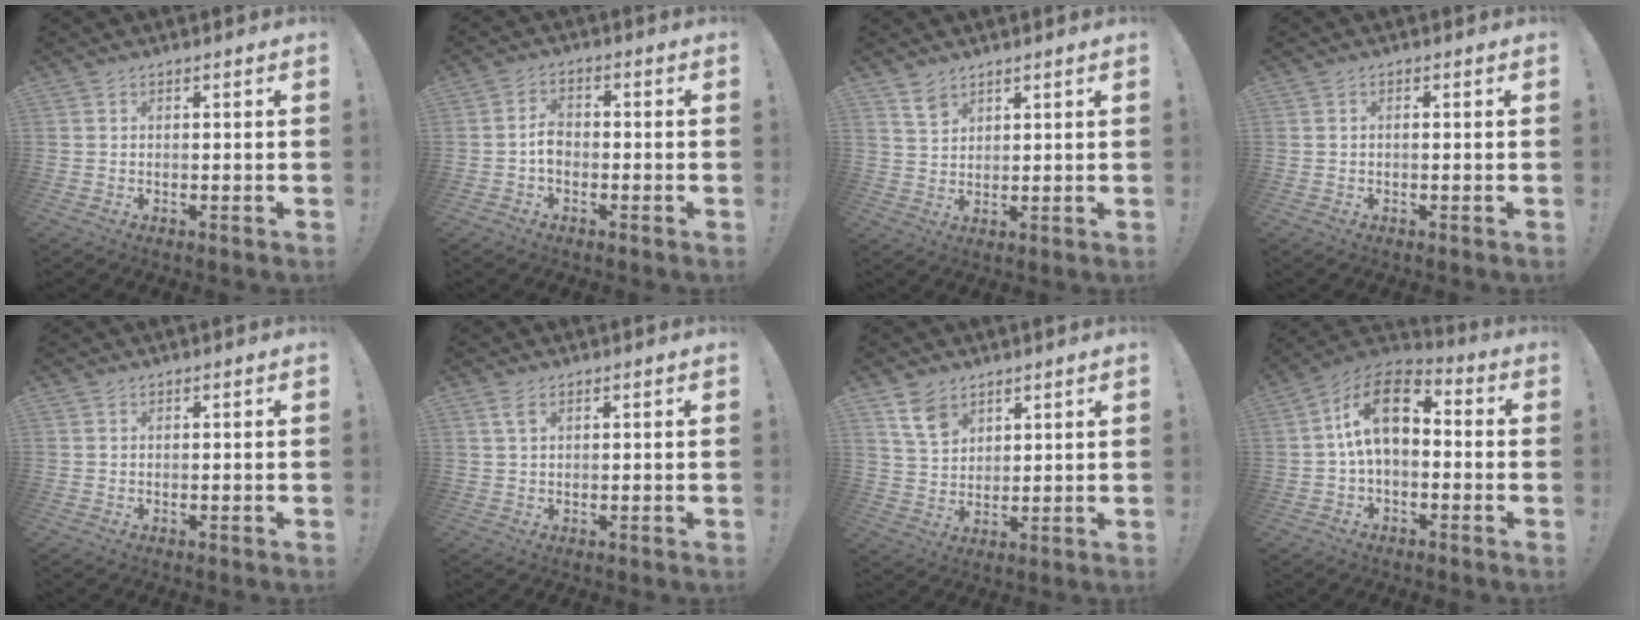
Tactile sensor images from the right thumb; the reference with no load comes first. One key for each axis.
{"total": 4.1, "fx": -1.2, "fy": 2.7, "fz": 2.8, "tx": -0.052, "ty": 0.002, "tz": -0.023}
{"total": 4.7, "fx": 3.5, "fy": 2.8, "fz": 1.6, "tx": -0.021, "ty": -0.020, "tz": 0.065}
{"total": 0.8, "fx": -0.3, "fy": 0.0, "fz": 0.8, "tx": -0.015, "ty": 0.000, "tz": -0.006}
{"total": 0.0}
{"total": 2.7, "fx": 1.2, "fy": 1.2, "fz": 2.0, "tx": -0.037, "ty": 0.000, "tz": 0.022}
{"total": 8.7, "fx": 5.6, "fy": 5.8, "fz": 3.5, "tx": -0.053, "ty": -0.030, "tz": 0.109}
{"total": 14.9, "fx": 2.2, "fy": 9.2, "fz": 11.5, "tx": -0.187, "ty": 0.012, "tz": 0.041}